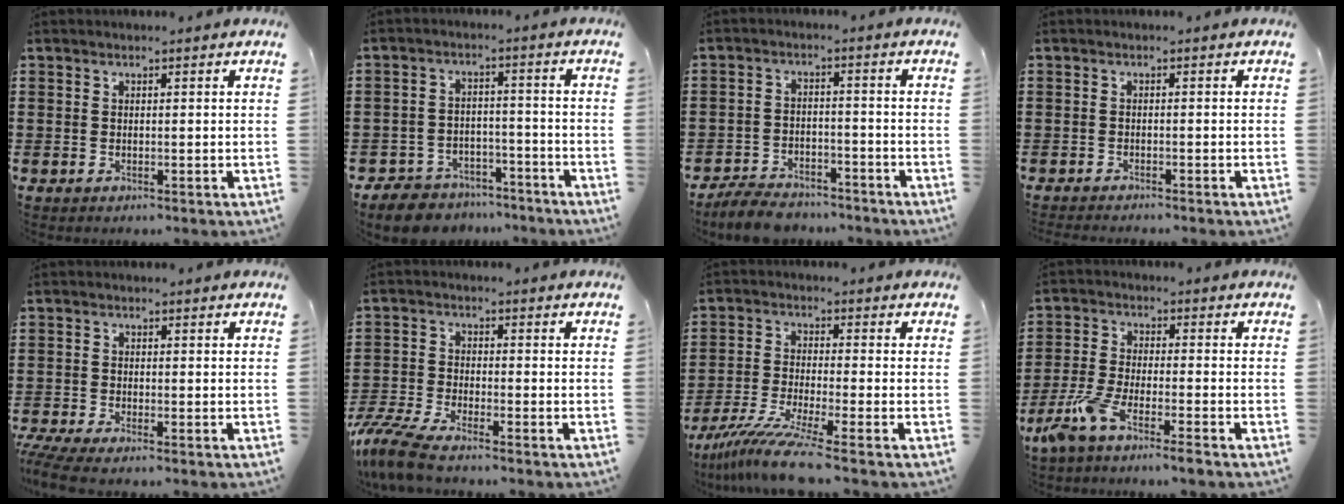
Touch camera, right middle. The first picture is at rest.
{"total": 6.7, "force": [-6.5, 1.6, 0.7], "torque": [-0.019, 0.016, -0.129]}
{"total": 5.8, "force": [-5.5, 1.0, 1.3], "torque": [-0.031, 0.007, -0.109]}
{"total": 1.1, "force": [-1.1, -0.2, 0.0], "torque": [-0.005, -0.002, -0.022]}
{"total": 2.7, "force": [-2.3, 0.0, 1.3], "torque": [-0.044, -0.014, -0.052]}
{"total": 6.4, "force": [-5.5, 0.7, 3.1], "torque": [-0.097, -0.019, -0.115]}
{"total": 7.4, "force": [-5.9, -0.1, 4.5], "torque": [-0.097, -0.019, -0.112]}
{"total": 6.4, "force": [-5.1, 0.2, 3.9], "torque": [-0.104, -0.019, -0.101]}